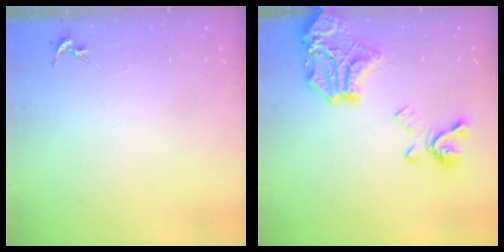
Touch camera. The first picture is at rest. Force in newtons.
{"total": 23.2, "press": 23.0, "slide": 2.9}